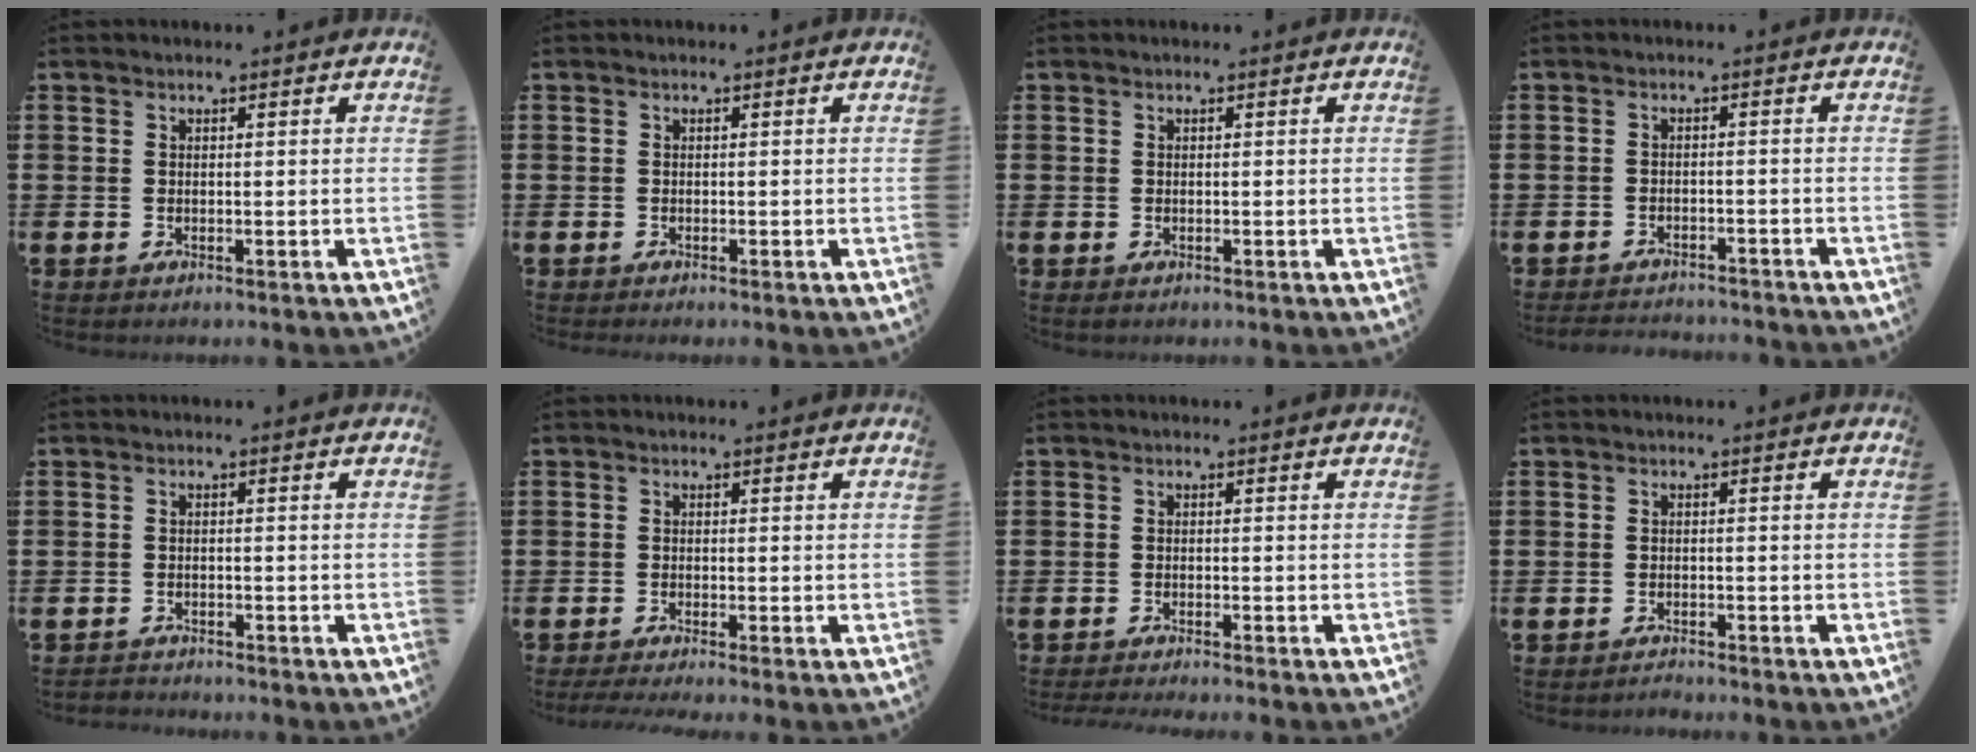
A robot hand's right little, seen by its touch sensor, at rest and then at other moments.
{"total": 0.0}
{"total": 0.0}
{"total": 2.1, "force": [-2.1, 0.0, -0.1], "torque": [-0.003, 0.002, -0.045]}
{"total": 1.1, "force": [-1.1, 0.1, -0.2], "torque": [0.000, 0.003, -0.023]}
{"total": 1.0, "force": [-0.6, 0.0, 0.8], "torque": [-0.012, -0.002, -0.011]}
{"total": 0.8, "force": [-0.8, -0.1, 0.2], "torque": [-0.003, -0.003, -0.015]}
{"total": 0.7, "force": [-0.7, 0.0, -0.2], "torque": [0.008, -0.006, -0.016]}